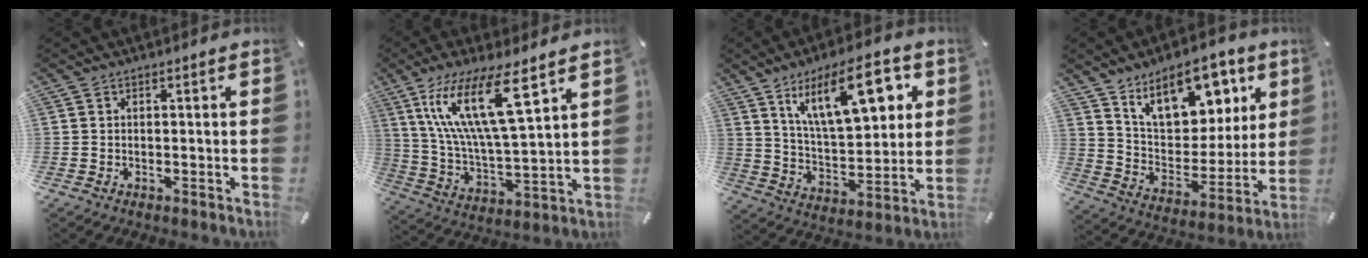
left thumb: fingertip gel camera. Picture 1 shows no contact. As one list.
[{"total": 17.5, "force": [10.0, 3.8, 13.9], "torque": [-0.302, -0.035, 0.161]}, {"total": 19.4, "force": [9.4, 8.7, 14.5], "torque": [-0.229, -0.022, 0.154]}, {"total": 16.5, "force": [10.6, 9.4, 8.3], "torque": [-0.131, -0.058, 0.193]}]